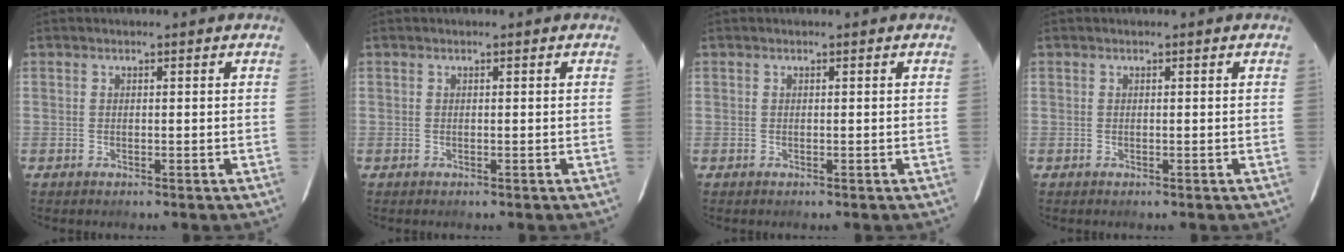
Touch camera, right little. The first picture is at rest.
{"total": 0.0}
{"total": 0.0}
{"total": 0.0}